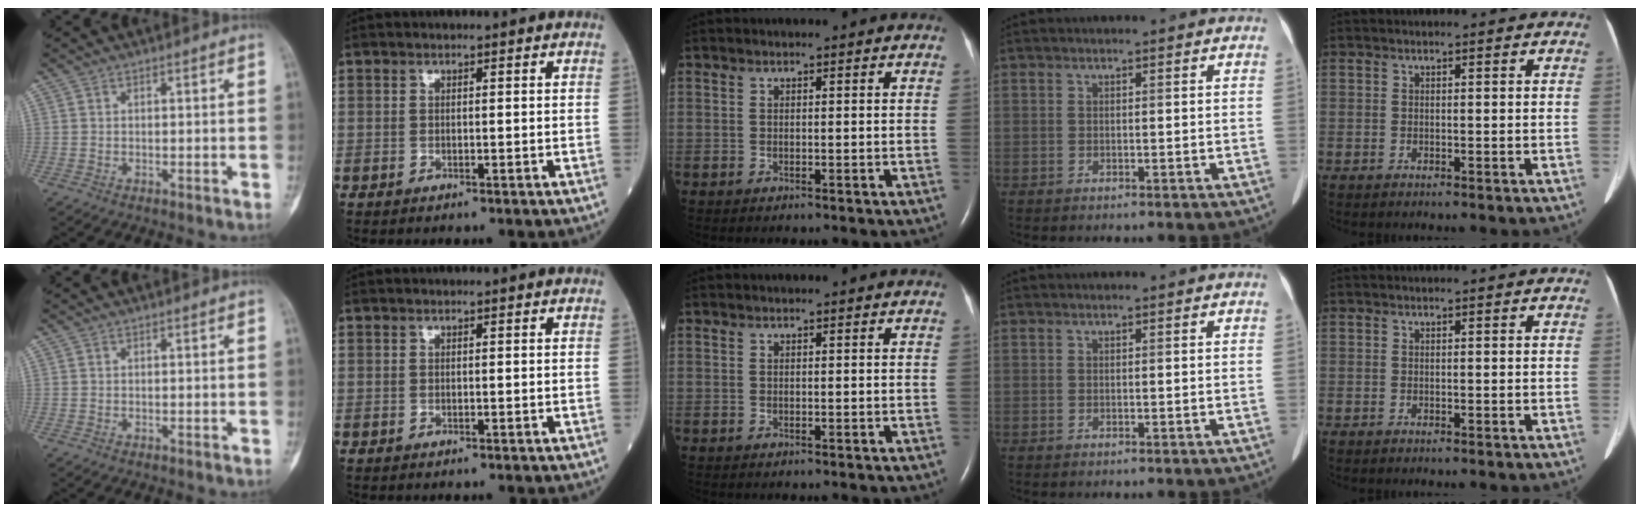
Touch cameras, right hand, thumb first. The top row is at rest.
{}